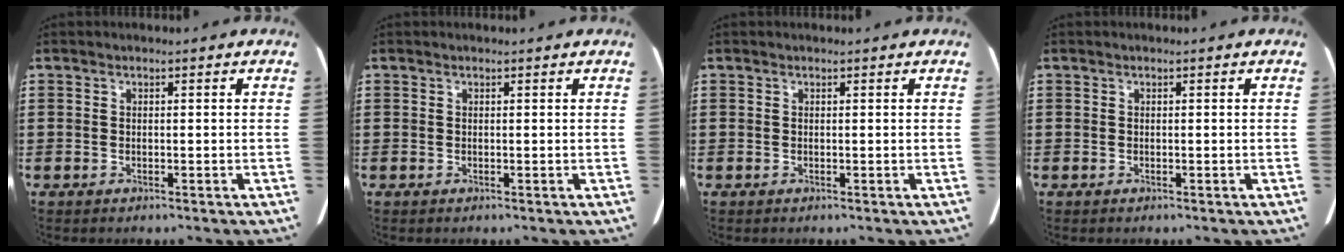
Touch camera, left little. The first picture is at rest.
{"total": 0.0}
{"total": 0.0}
{"total": 0.0}